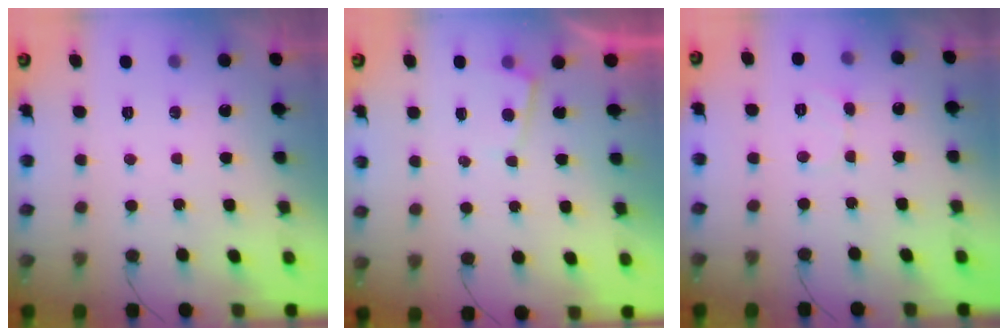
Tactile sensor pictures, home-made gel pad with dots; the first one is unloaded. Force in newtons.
{"total": 1.2, "press": 1.2, "slide": 0.1}
{"total": 3.5, "press": 3.5, "slide": 0.3}